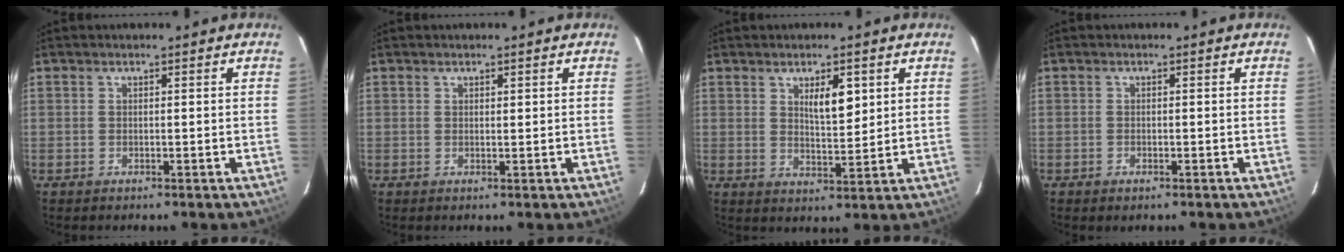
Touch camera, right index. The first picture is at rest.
{"total": 0.9, "force": [0.3, 0.4, 0.7], "torque": [-0.016, -0.001, 0.005]}
{"total": 5.6, "force": [2.2, 1.9, 4.8], "torque": [-0.082, -0.002, 0.042]}
{"total": 1.4, "force": [-0.7, 0.8, 0.9], "torque": [-0.020, 0.000, -0.005]}